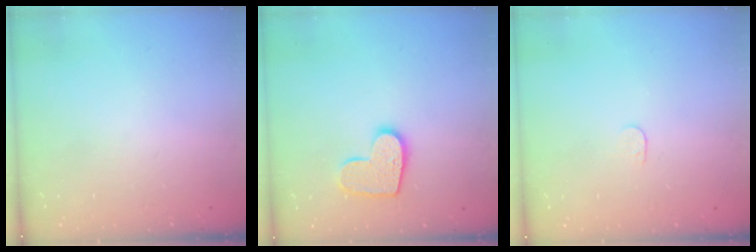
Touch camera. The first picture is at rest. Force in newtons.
{"total": 11.6, "press": 11.5, "slide": 0.5}
{"total": 3.3, "press": 3.3, "slide": 0.3}